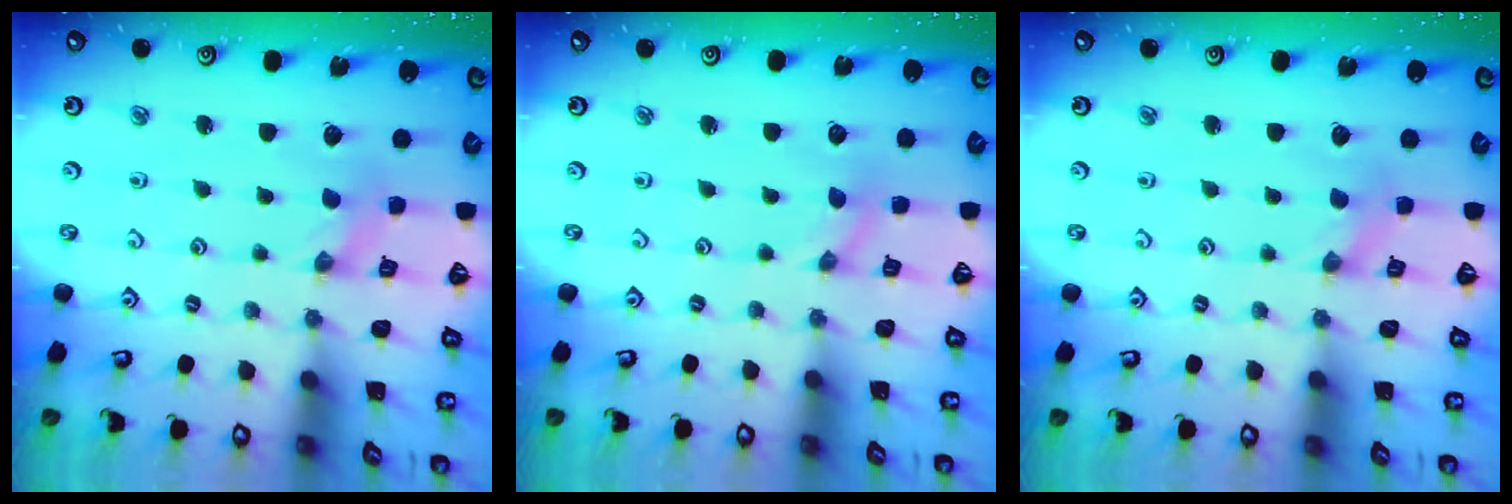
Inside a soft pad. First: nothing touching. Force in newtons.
{"total": 0.0}
{"total": 0.0}